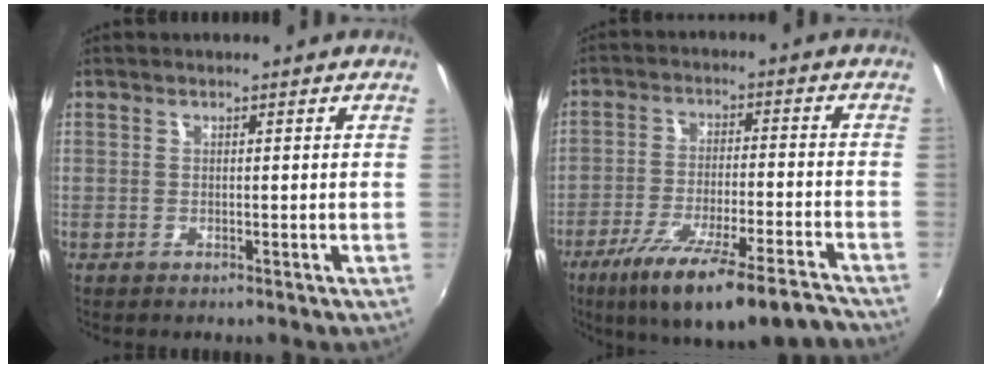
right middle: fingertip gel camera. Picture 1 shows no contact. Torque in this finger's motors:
{"motor_torque": [1.12, -1.02, 0.26, 0.11]}